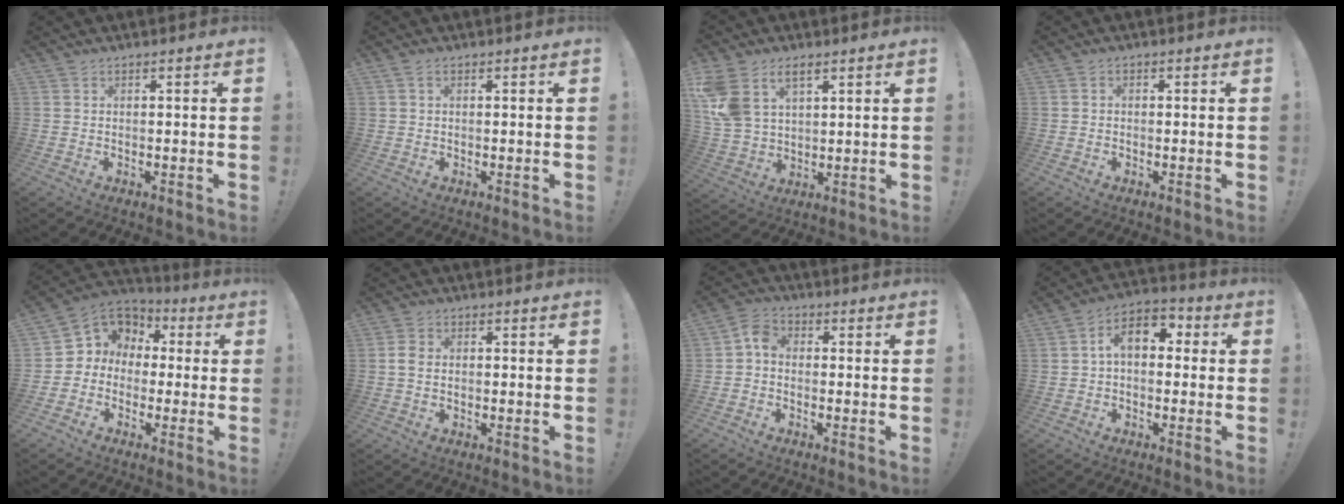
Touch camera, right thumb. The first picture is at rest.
{"total": 1.3, "force": [0.4, 0.7, 1.0], "torque": [-0.020, 0.004, 0.008]}
{"total": 11.1, "force": [6.1, 7.1, 6.0], "torque": [-0.135, -0.020, 0.122]}
{"total": 1.0, "force": [-0.6, 0.6, 0.4], "torque": [-0.008, 0.003, -0.011]}
{"total": 6.9, "force": [-0.1, 6.7, 1.6], "torque": [-0.020, -0.001, 0.006]}
{"total": 3.3, "force": [-0.3, 2.4, 2.3], "torque": [-0.032, 0.009, -0.006]}
{"total": 4.8, "force": [-0.9, 3.5, 3.2], "torque": [-0.064, 0.018, -0.015]}
{"total": 8.8, "force": [1.5, 5.5, 6.8], "torque": [-0.112, 0.011, 0.031]}